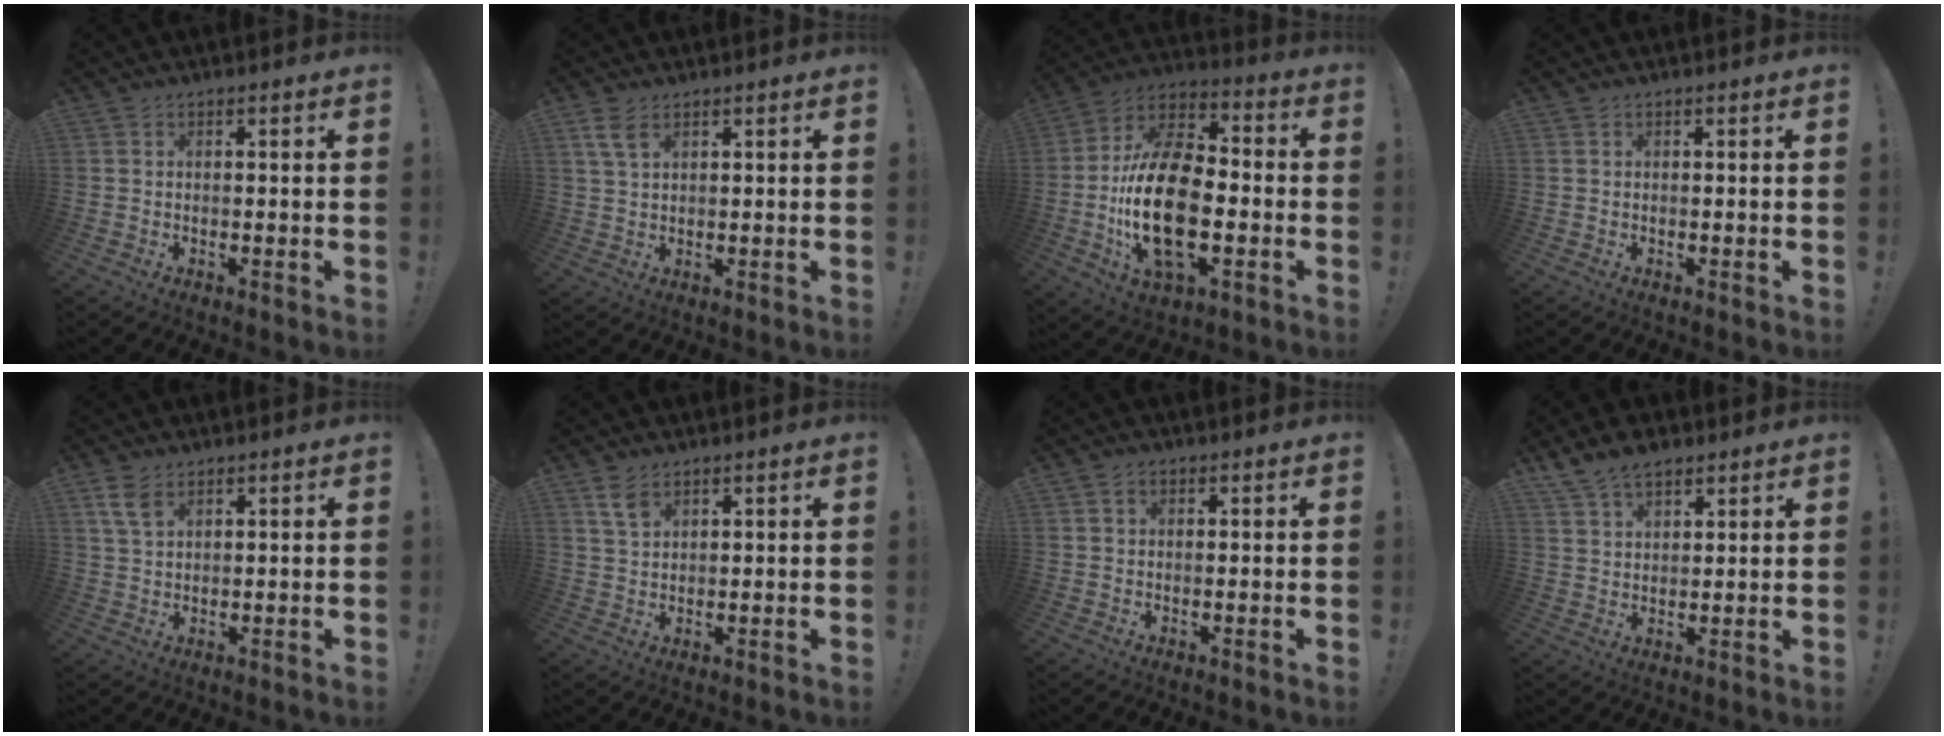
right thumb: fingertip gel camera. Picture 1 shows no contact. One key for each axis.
{"total": 4.6, "fx": 2.7, "fy": 2.1, "fz": 3.1, "tx": -0.051, "ty": -0.010, "tz": 0.049}
{"total": 23.4, "fx": -4.3, "fy": 13.5, "fz": 18.7, "tx": -0.357, "ty": 0.023, "tz": -0.066}
{"total": 0.0}
{"total": 5.2, "fx": 3.1, "fy": 2.7, "fz": 3.3, "tx": -0.056, "ty": -0.013, "tz": 0.058}
{"total": 4.6, "fx": 2.8, "fy": 2.4, "fz": 2.7, "tx": -0.045, "ty": -0.011, "tz": 0.053}
{"total": 1.3, "fx": 0.6, "fy": 0.9, "fz": 0.6, "tx": -0.013, "ty": 0.004, "tz": 0.012}
{"total": 7.7, "fx": 5.8, "fy": 3.9, "fz": 3.2, "tx": -0.057, "ty": -0.026, "tz": 0.112}